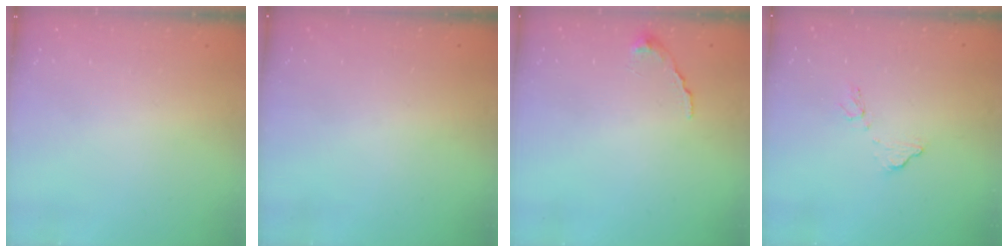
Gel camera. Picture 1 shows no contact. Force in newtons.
{"total": 3.3, "press": 3.1, "slide": 1.1}
{"total": 6.0, "press": 6.0, "slide": 0.4}
{"total": 9.8, "press": 9.8, "slide": 0.5}